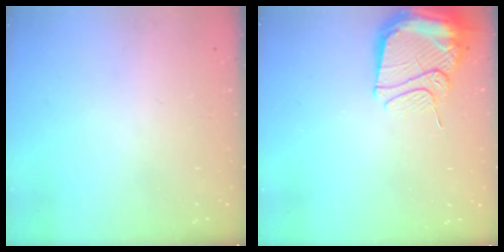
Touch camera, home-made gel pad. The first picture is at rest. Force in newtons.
{"total": 13.3, "press": 13.2, "slide": 1.4}